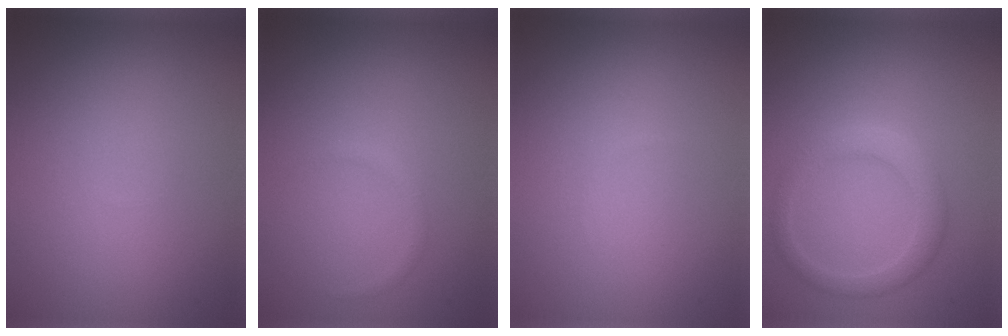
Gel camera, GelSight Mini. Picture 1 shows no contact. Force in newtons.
{"total": 0.7, "press": 0.7, "slide": 0.1}
{"total": 0.0}
{"total": 2.7, "press": 2.7, "slide": 0.0}